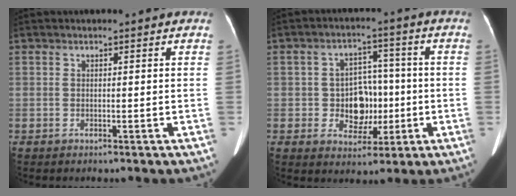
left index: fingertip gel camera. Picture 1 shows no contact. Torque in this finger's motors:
{"motor_torque": [0.11, 0.03, -0.04, -0.01]}